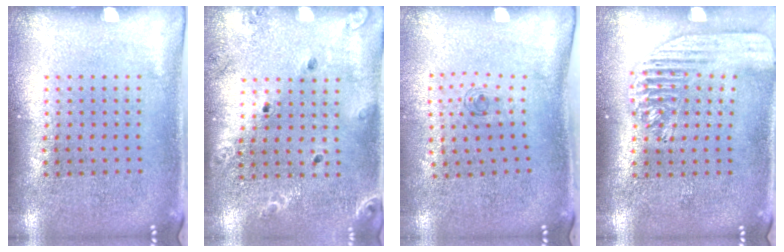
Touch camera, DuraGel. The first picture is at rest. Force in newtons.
{"total": 1.5, "press": 1.5, "slide": 0.1}
{"total": 0.6, "press": 0.2, "slide": 0.6}
{"total": 1.6, "press": 1.4, "slide": 0.6}